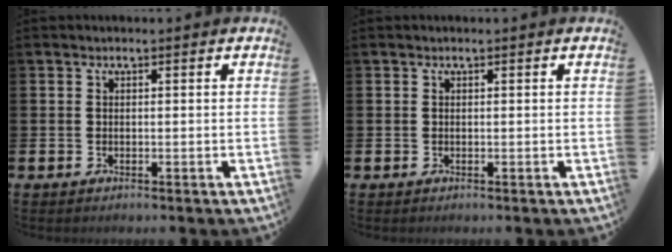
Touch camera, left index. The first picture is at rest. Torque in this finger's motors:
{"motor_torque": [-0.13, -0.12, 0.02, 0.01]}